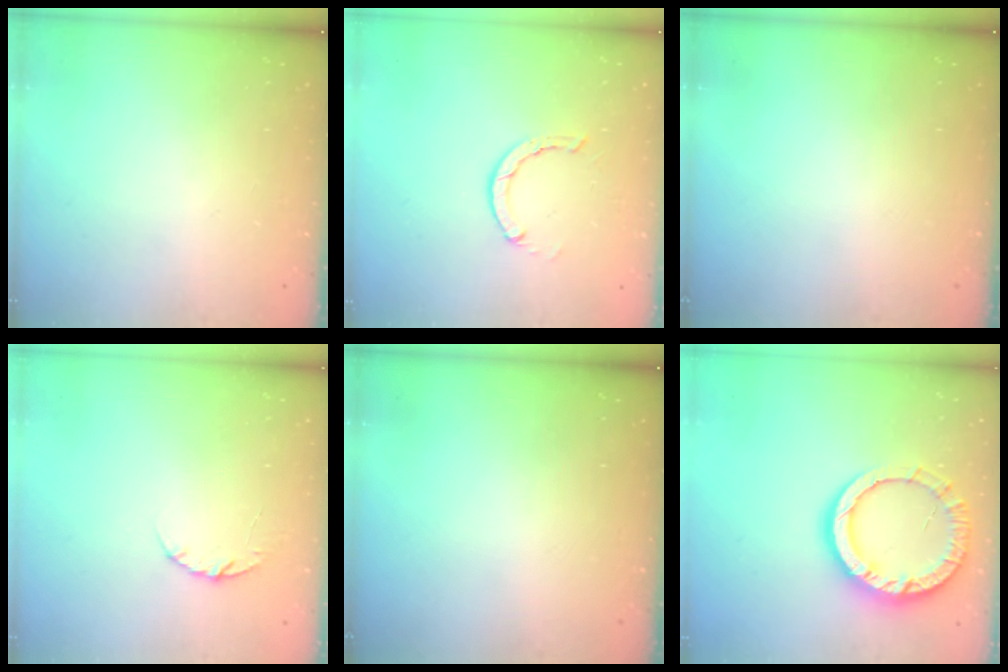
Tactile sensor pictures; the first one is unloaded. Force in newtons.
{"total": 2.8, "press": 2.7, "slide": 0.4}
{"total": 0.0}
{"total": 4.4, "press": 4.4, "slide": 0.6}
{"total": 0.0}
{"total": 13.2, "press": 13.1, "slide": 1.6}